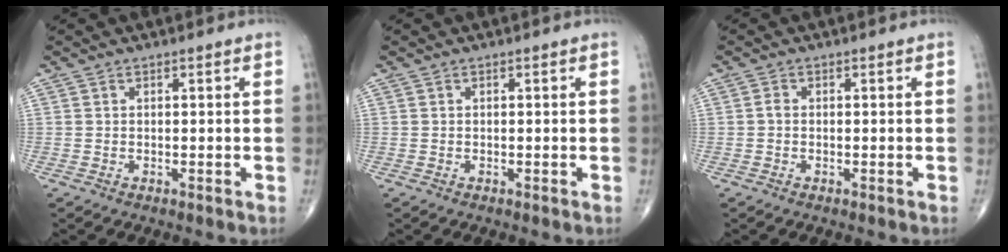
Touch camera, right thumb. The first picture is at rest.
{"total": 0.0}
{"total": 0.8, "force": [-0.2, 0.5, 0.5], "torque": [-0.008, 0.001, -0.007]}